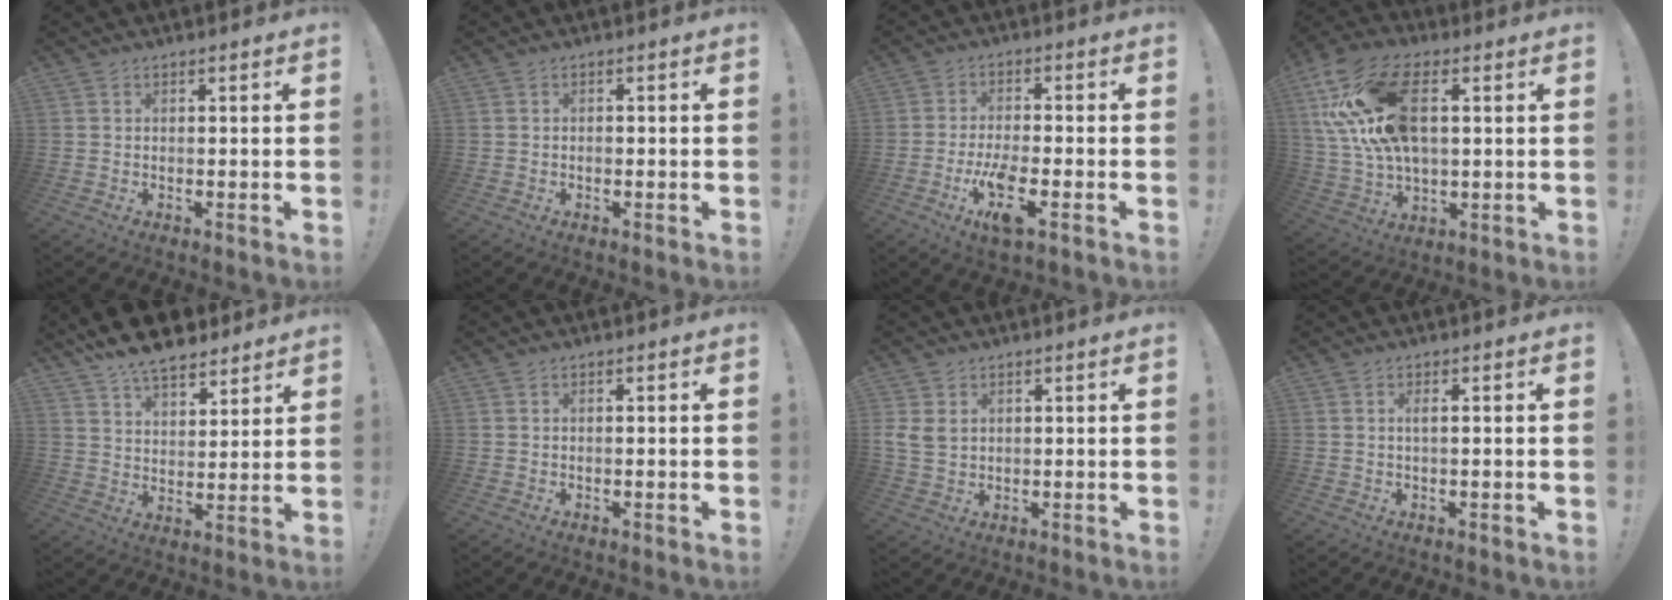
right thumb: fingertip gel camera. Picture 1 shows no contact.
{"total": 0.7, "force": [-0.6, 0.2, 0.3], "torque": [-0.004, 0.001, -0.010]}
{"total": 9.7, "force": [-4.1, 3.0, 8.2], "torque": [-0.154, 0.007, -0.071]}
{"total": 20.6, "force": [5.5, 11.6, 16.0], "torque": [-0.308, -0.001, 0.097]}
{"total": 11.5, "force": [9.2, 5.0, 4.7], "torque": [-0.079, -0.058, 0.171]}
{"total": 0.6, "force": [-0.3, -0.3, 0.4], "torque": [-0.007, 0.000, -0.005]}
{"total": 4.8, "force": [1.9, 3.7, 2.5], "torque": [-0.056, -0.002, 0.039]}
{"total": 1.7, "force": [0.0, -0.2, 1.6], "torque": [-0.023, -0.001, -0.004]}